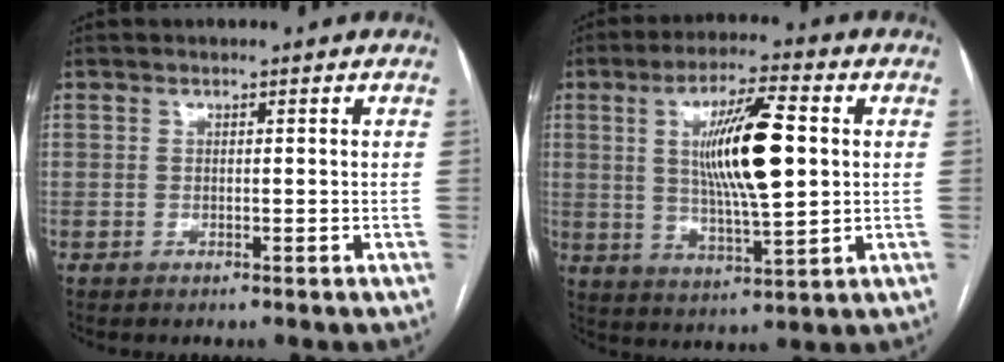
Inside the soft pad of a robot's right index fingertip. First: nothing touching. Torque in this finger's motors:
{"motor_torque": [0.78, 0.33, 0.60, 0.21]}